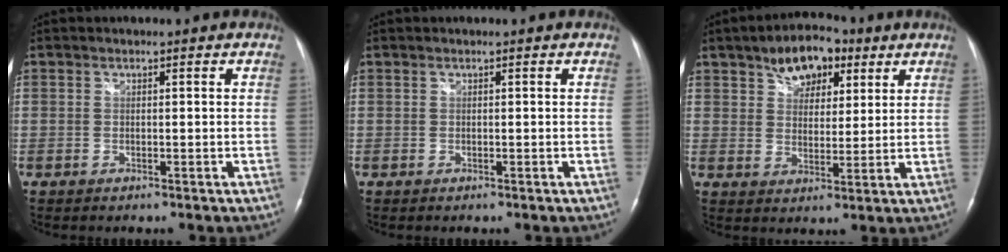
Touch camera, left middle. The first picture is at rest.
{"total": 0.0}
{"total": 8.4, "force": [4.7, 4.8, 5.1], "torque": [-0.078, 0.018, 0.076]}